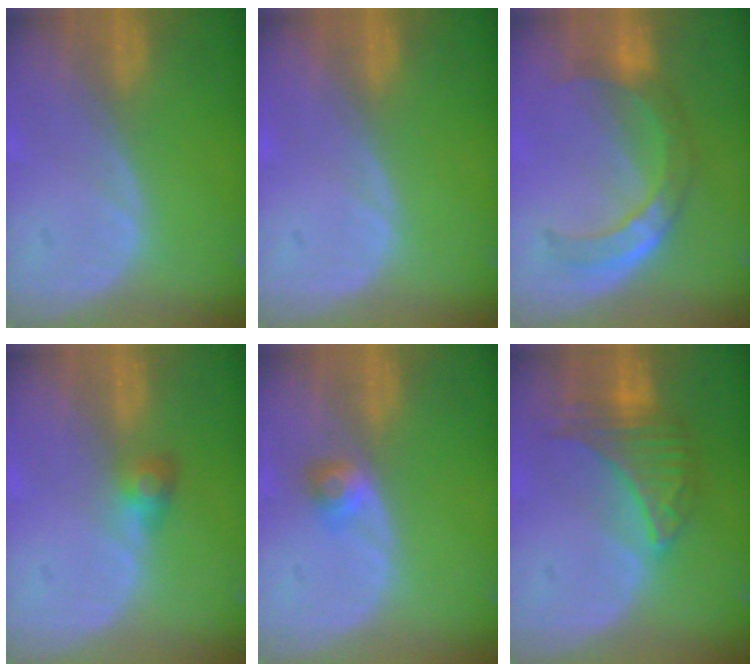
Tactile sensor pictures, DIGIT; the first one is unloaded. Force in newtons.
{"total": 0.0}
{"total": 6.8, "press": 6.6, "slide": 1.5}
{"total": 2.6, "press": 2.5, "slide": 0.7}
{"total": 2.6, "press": 2.3, "slide": 1.2}
{"total": 6.8, "press": 6.8, "slide": 0.2}